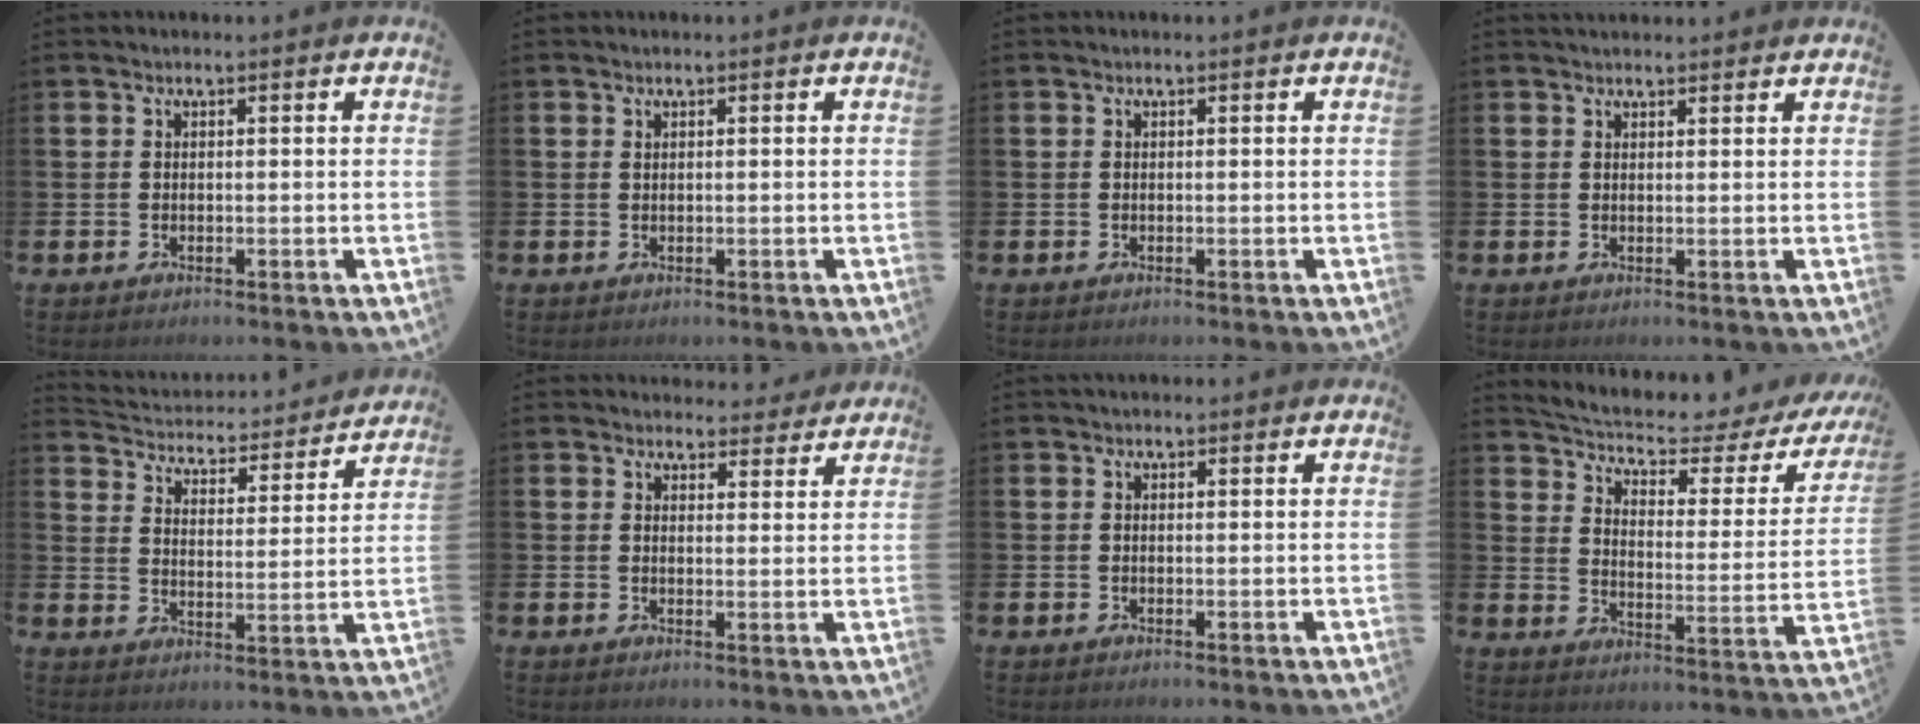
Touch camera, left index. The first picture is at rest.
{"total": 0.5, "force": [0.4, 0.0, 0.3], "torque": [-0.001, -0.001, 0.008]}
{"total": 0.0}
{"total": 1.7, "force": [1.6, 0.5, 0.1], "torque": [0.007, -0.005, 0.028]}
{"total": 4.0, "force": [3.9, 1.1, 0.4], "torque": [-0.034, -0.040, 0.058]}
{"total": 3.7, "force": [3.5, 1.1, 0.0], "torque": [0.004, -0.021, 0.062]}
{"total": 0.6, "force": [0.5, 0.4, 0.1], "torque": [0.009, 0.000, 0.007]}
{"total": 5.1, "force": [4.6, 1.1, 2.1], "torque": [-0.067, -0.036, 0.070]}